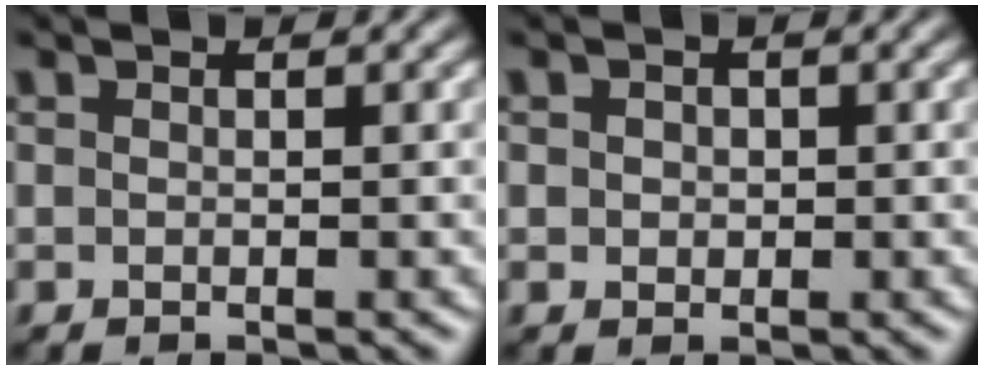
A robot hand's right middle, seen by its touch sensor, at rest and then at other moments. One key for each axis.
{"total": 1.0, "fx": 0.1, "fy": 0.9, "fz": 0.5, "tx": -0.006, "ty": 0.003, "tz": 0.001}